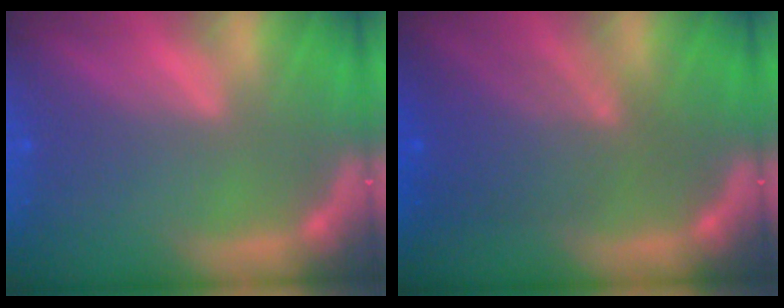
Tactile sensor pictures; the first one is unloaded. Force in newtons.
{"total": 6.0}